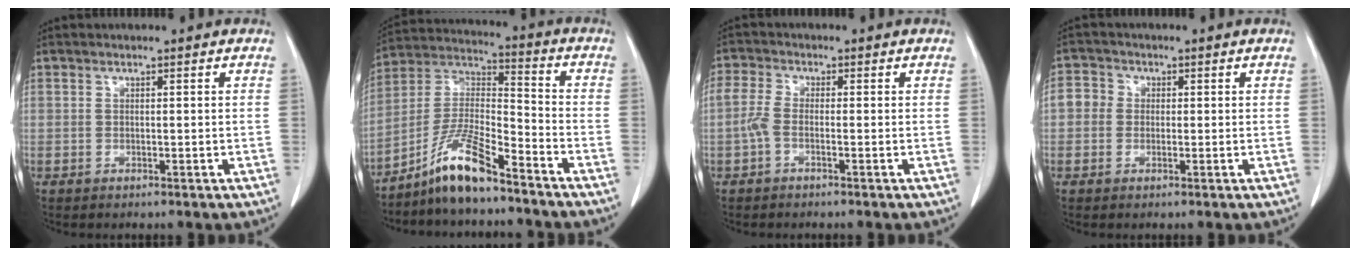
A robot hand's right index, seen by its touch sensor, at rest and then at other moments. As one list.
[{"total": 10.8, "force": [-8.1, 1.4, 7.0], "torque": [-0.147, 0.005, -0.154]}, {"total": 2.9, "force": [-1.0, 1.0, 2.5], "torque": [-0.066, 0.009, -0.027]}, {"total": 3.7, "force": [0.1, 3.5, 1.3], "torque": [-0.020, 0.014, -0.004]}]